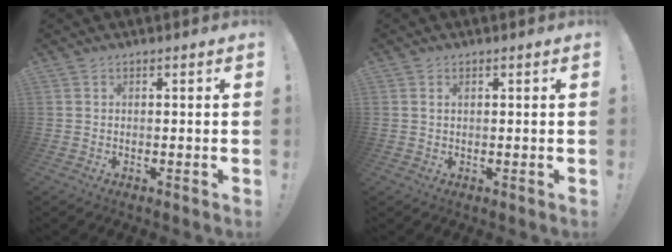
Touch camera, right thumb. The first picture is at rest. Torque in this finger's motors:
{"motor_torque": [-0.05, -0.01, -0.07, -0.09, 0.07]}